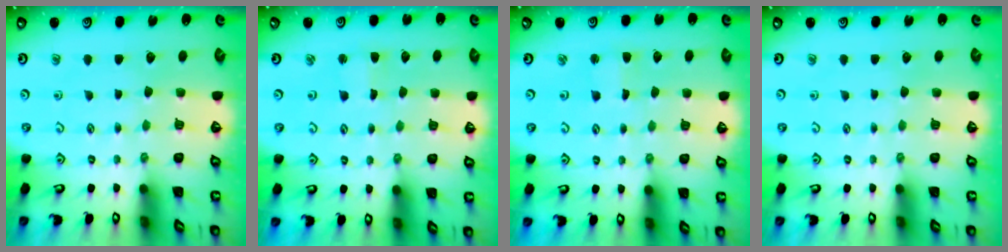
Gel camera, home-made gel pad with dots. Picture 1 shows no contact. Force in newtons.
{"total": 2.0, "press": 2.0, "slide": 0.3}
{"total": 2.0, "press": 2.0, "slide": 0.3}
{"total": 0.0}